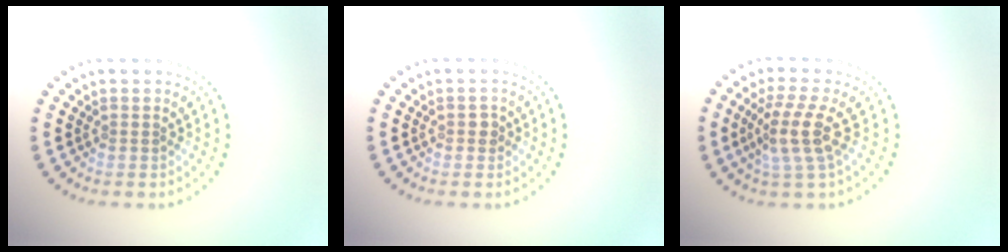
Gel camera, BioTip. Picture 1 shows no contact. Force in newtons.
{"total": 0.8, "press": 0.8, "slide": 0.2}
{"total": 3.6, "press": 3.1, "slide": 1.9}